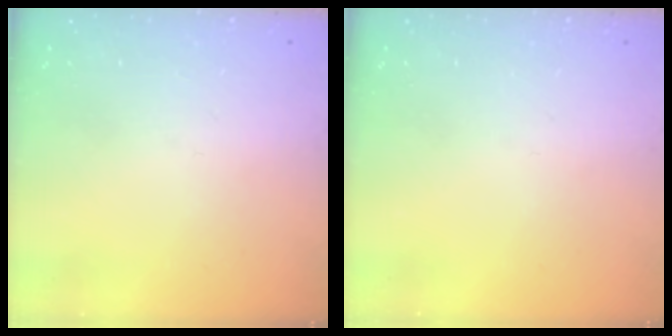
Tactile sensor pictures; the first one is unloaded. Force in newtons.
{"total": 0.0}